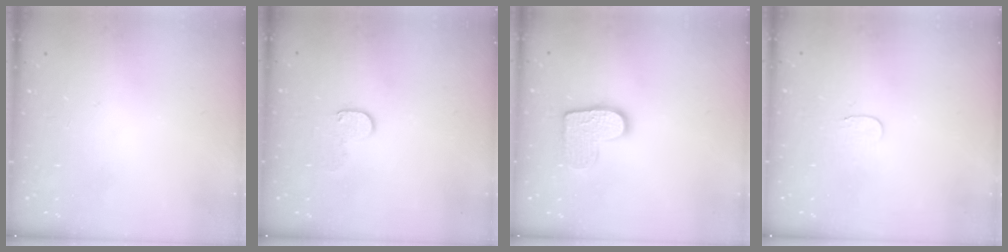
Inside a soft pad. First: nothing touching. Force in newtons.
{"total": 4.5, "press": 4.5, "slide": 0.5}
{"total": 10.7, "press": 10.7, "slide": 0.5}
{"total": 3.3, "press": 3.3, "slide": 0.4}